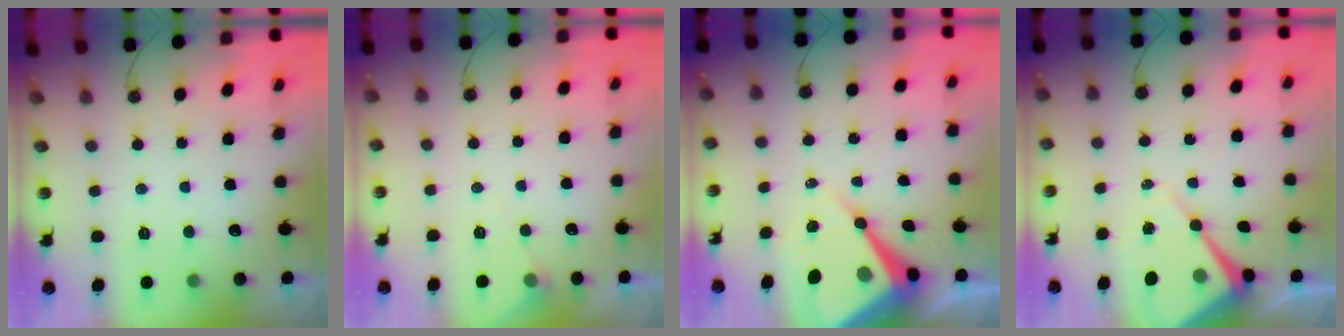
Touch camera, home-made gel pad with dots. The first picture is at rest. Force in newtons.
{"total": 4.8, "press": 4.8, "slide": 0.5}
{"total": 15.0, "press": 15.0, "slide": 1.3}
{"total": 11.7, "press": 11.6, "slide": 1.0}